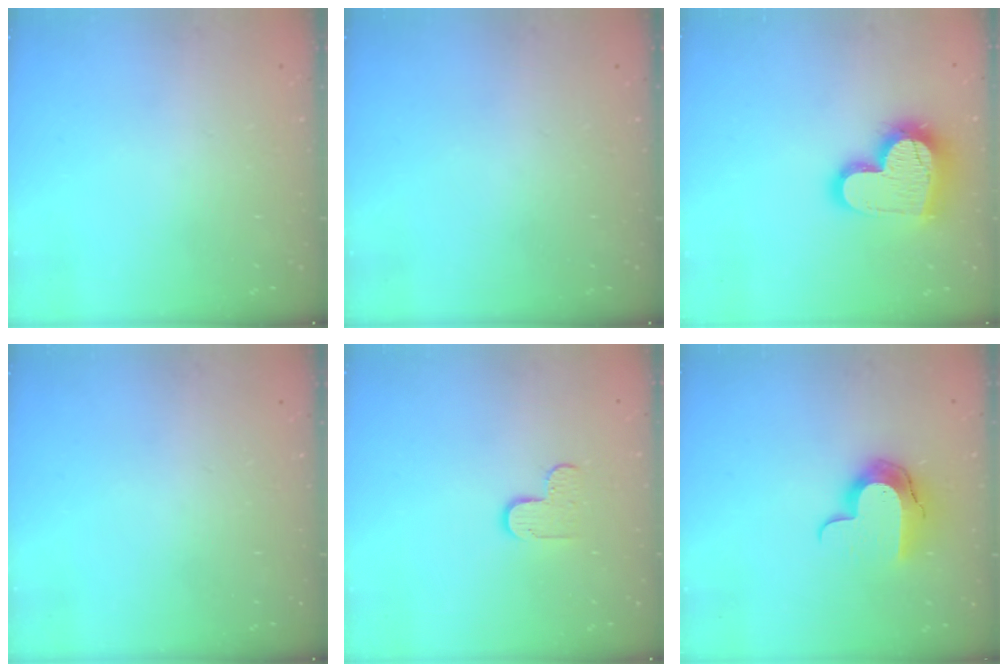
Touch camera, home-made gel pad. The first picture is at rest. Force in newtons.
{"total": 0.0}
{"total": 18.4, "press": 18.4, "slide": 1.4}
{"total": 0.0}
{"total": 5.7, "press": 5.7, "slide": 0.4}
{"total": 10.5, "press": 10.5, "slide": 0.8}